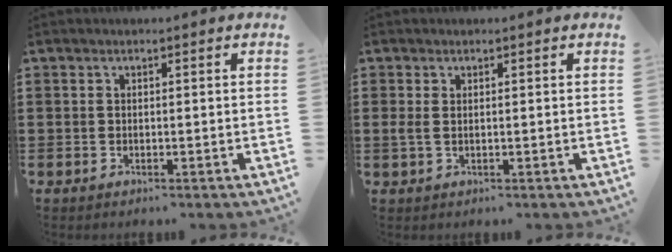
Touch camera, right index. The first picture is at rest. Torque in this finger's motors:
{"motor_torque": [0.23, 0.18, 0.02, 0.00]}